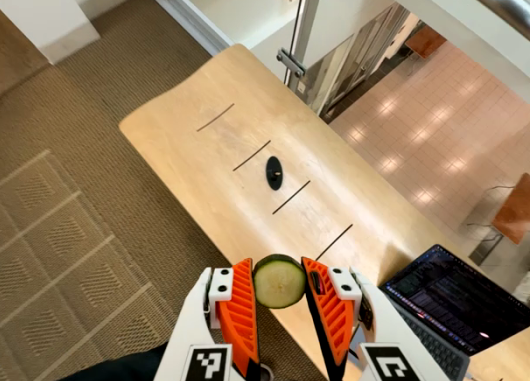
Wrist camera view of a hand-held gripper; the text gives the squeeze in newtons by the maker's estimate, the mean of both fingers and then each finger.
{"total": 7.9, "left": 8.1, "right": 7.7}